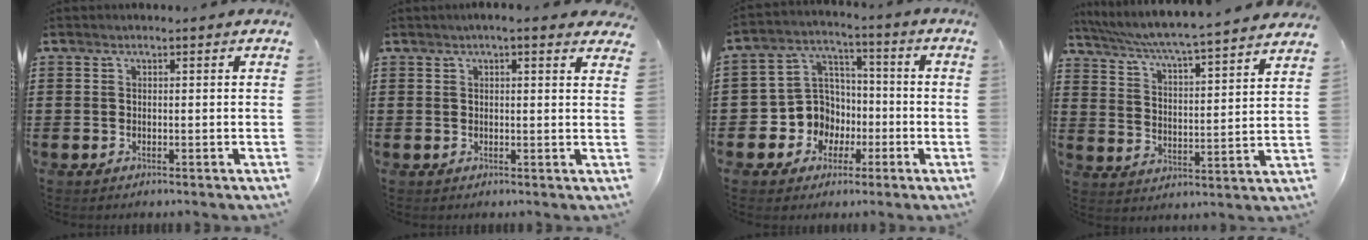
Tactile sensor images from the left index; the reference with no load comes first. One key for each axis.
{"total": 2.2, "fx": 1.7, "fy": 0.1, "fz": 1.5, "tx": -0.025, "ty": 0.000, "tz": 0.028}
{"total": 8.7, "fx": -2.0, "fy": 8.2, "fz": 1.8, "tx": -0.086, "ty": 0.006, "tz": -0.038}
{"total": 4.7, "fx": 4.3, "fy": -0.9, "fz": 1.6, "tx": -0.055, "ty": -0.043, "tz": 0.062}